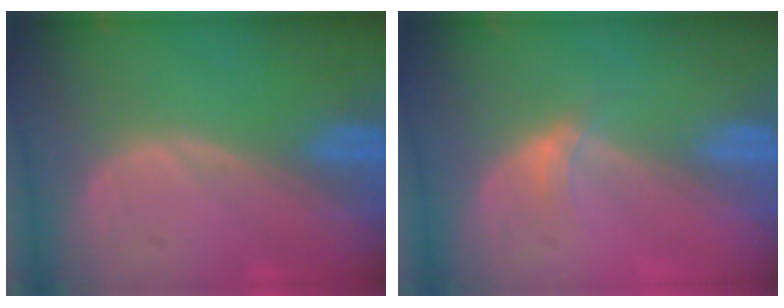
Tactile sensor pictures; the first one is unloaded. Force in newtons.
{"total": 1.9, "press": 1.5, "slide": 1.1}